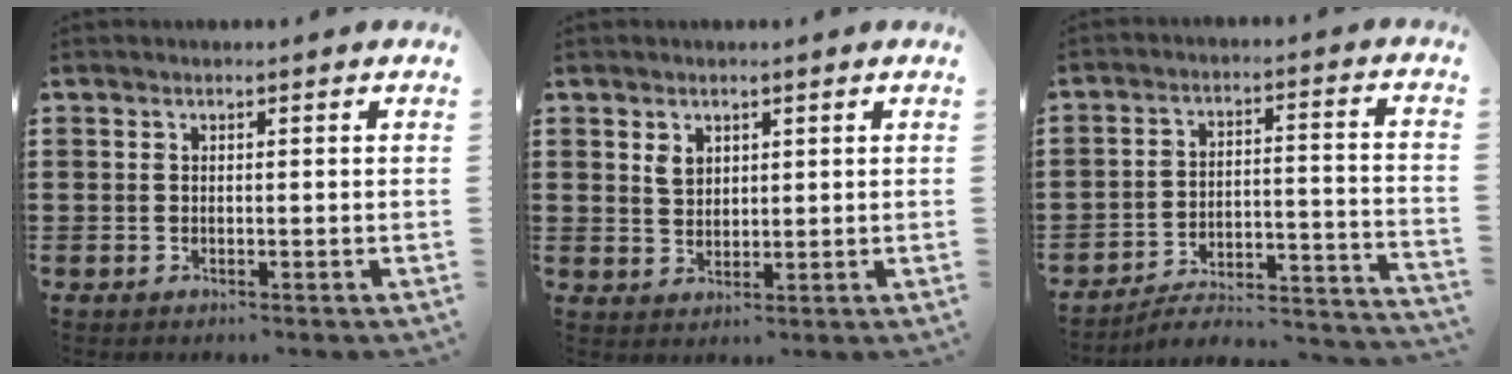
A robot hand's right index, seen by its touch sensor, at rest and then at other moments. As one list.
[{"total": 2.4, "force": [1.3, 1.6, 1.2], "torque": [-0.028, 0.005, 0.024]}, {"total": 3.4, "force": [-3.0, 0.8, 1.5], "torque": [-0.036, -0.013, -0.068]}]